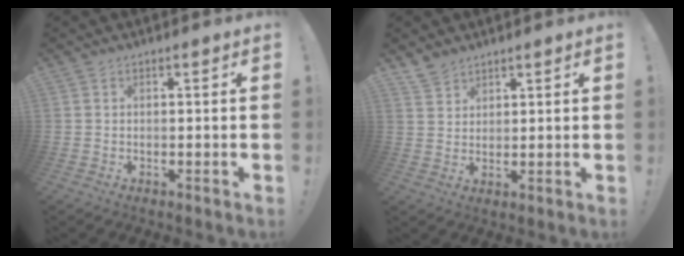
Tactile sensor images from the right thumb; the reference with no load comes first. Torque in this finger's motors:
{"motor_torque": [-0.06, -0.03, -0.18, 0.28, 0.07]}